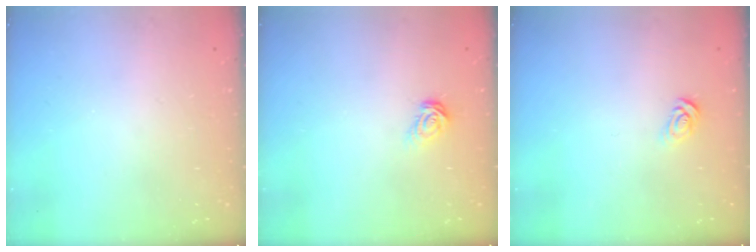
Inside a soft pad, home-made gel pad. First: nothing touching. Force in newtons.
{"total": 5.4, "press": 5.4, "slide": 0.6}
{"total": 3.6, "press": 3.6, "slide": 0.3}